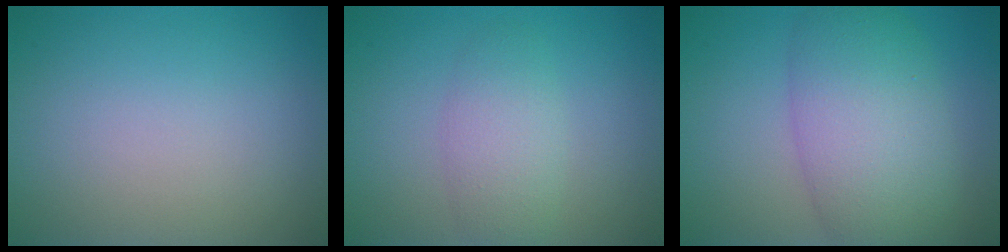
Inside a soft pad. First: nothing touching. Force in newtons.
{"total": 2.9, "press": 2.9, "slide": 0.1}
{"total": 7.8, "press": 7.7, "slide": 0.4}